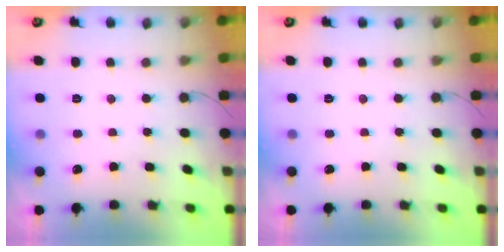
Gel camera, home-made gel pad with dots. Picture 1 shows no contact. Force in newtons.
{"total": 0.0}